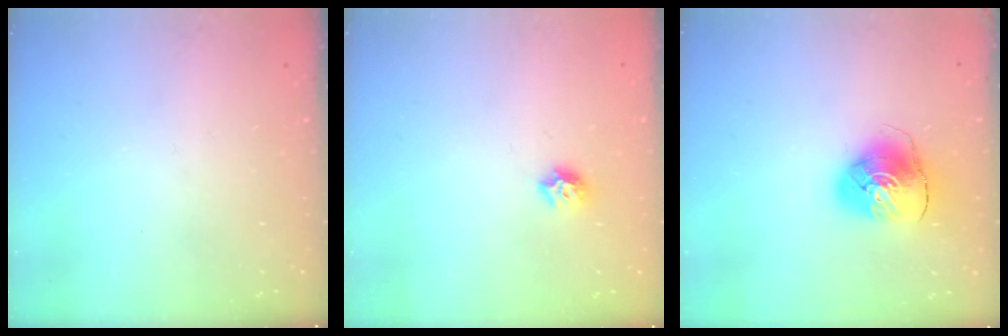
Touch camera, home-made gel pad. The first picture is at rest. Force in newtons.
{"total": 6.4, "press": 6.4, "slide": 0.8}
{"total": 9.7, "press": 9.6, "slide": 1.4}